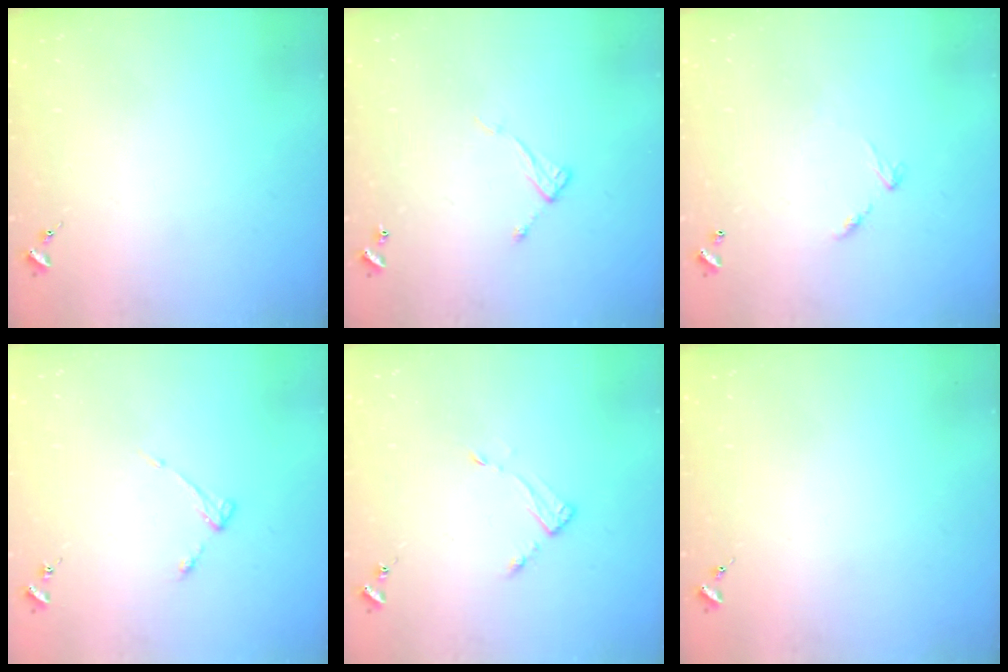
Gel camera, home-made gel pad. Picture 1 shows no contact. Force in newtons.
{"total": 7.3, "press": 7.3, "slide": 0.4}
{"total": 6.0, "press": 6.0, "slide": 0.5}
{"total": 3.6, "press": 3.6, "slide": 0.5}
{"total": 3.4, "press": 3.4, "slide": 0.4}
{"total": 0.0}